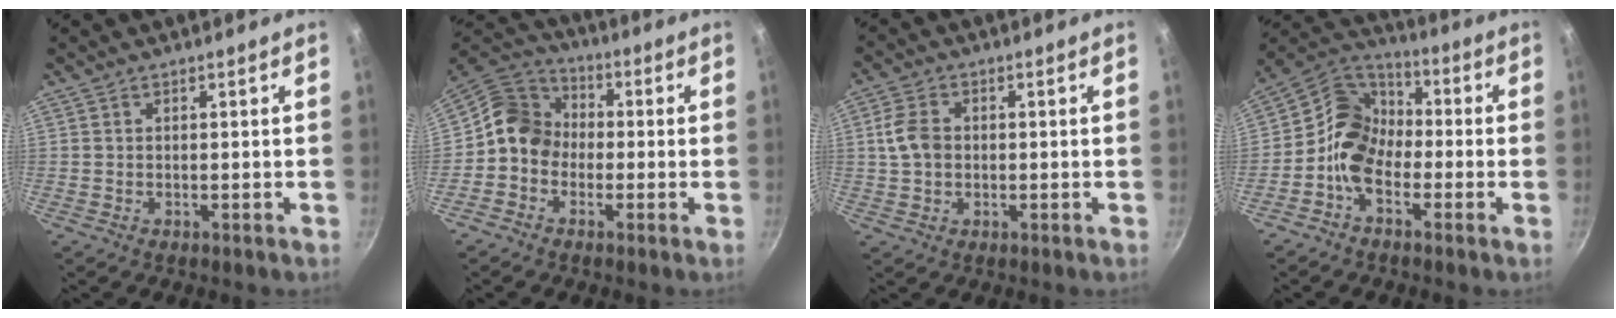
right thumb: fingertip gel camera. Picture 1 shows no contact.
{"total": 10.0, "force": [-0.9, 8.7, 4.8], "torque": [-0.053, 0.034, -0.043]}
{"total": 5.9, "force": [0.3, 4.4, 3.8], "torque": [-0.066, 0.009, -0.001]}
{"total": 11.1, "force": [-3.2, 8.2, 6.8], "torque": [-0.090, 0.044, -0.090]}